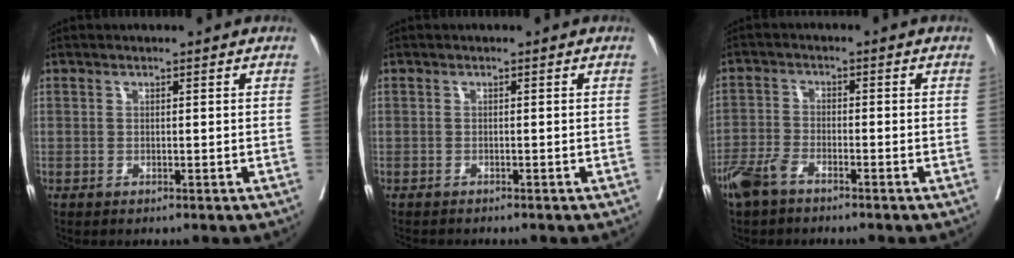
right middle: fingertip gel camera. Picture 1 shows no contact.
{"total": 2.8, "force": [-2.6, 0.4, 0.9], "torque": [-0.014, -0.006, -0.037]}
{"total": 4.3, "force": [-3.2, 0.9, 2.8], "torque": [-0.067, -0.005, -0.068]}